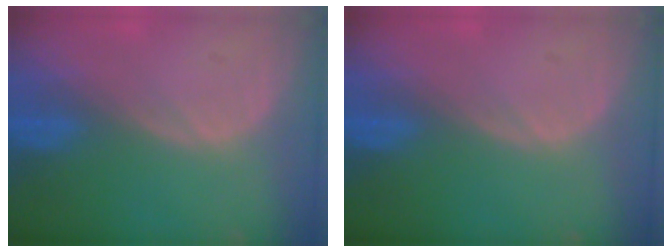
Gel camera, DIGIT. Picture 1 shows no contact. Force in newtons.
{"total": 0.0}